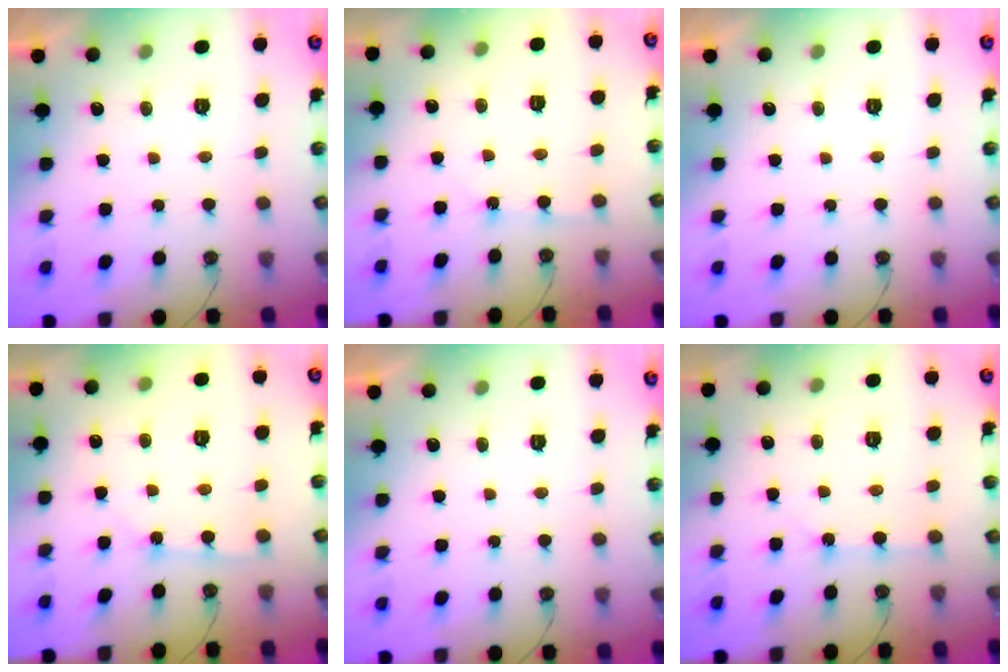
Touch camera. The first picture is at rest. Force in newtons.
{"total": 4.9, "press": 4.9, "slide": 0.5}
{"total": 0.0}
{"total": 2.8, "press": 2.8, "slide": 0.3}
{"total": 0.0}
{"total": 1.7, "press": 1.7, "slide": 0.1}